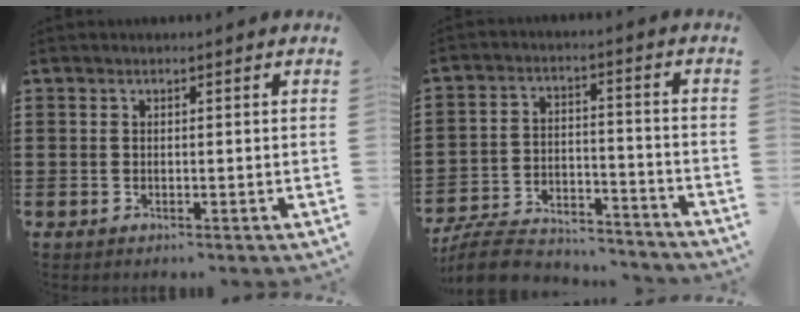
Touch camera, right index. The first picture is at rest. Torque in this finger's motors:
{"motor_torque": [-1.21, 0.92, -1.05, -0.21]}